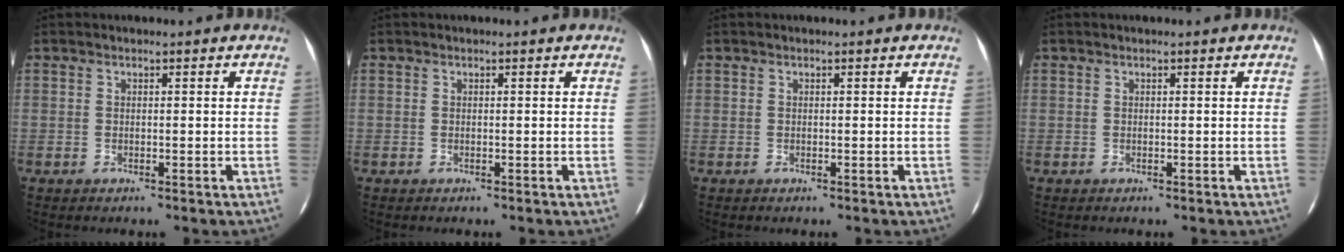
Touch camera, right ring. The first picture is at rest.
{"total": 0.0}
{"total": 0.0}
{"total": 0.0}